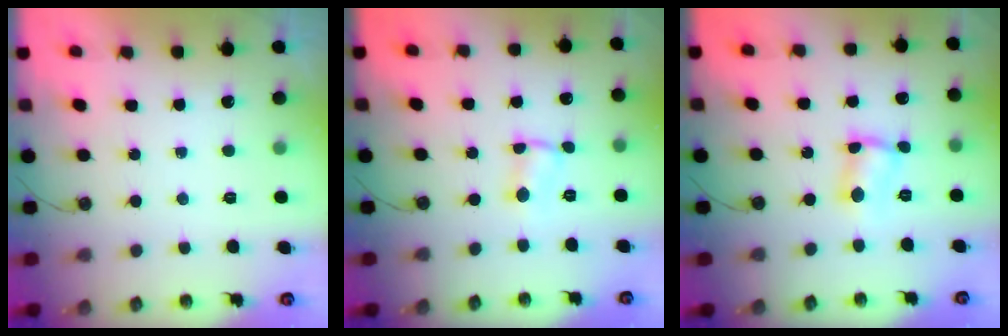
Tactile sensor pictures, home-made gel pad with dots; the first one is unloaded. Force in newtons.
{"total": 1.4, "press": 1.3, "slide": 0.4}
{"total": 4.3, "press": 4.3, "slide": 0.2}